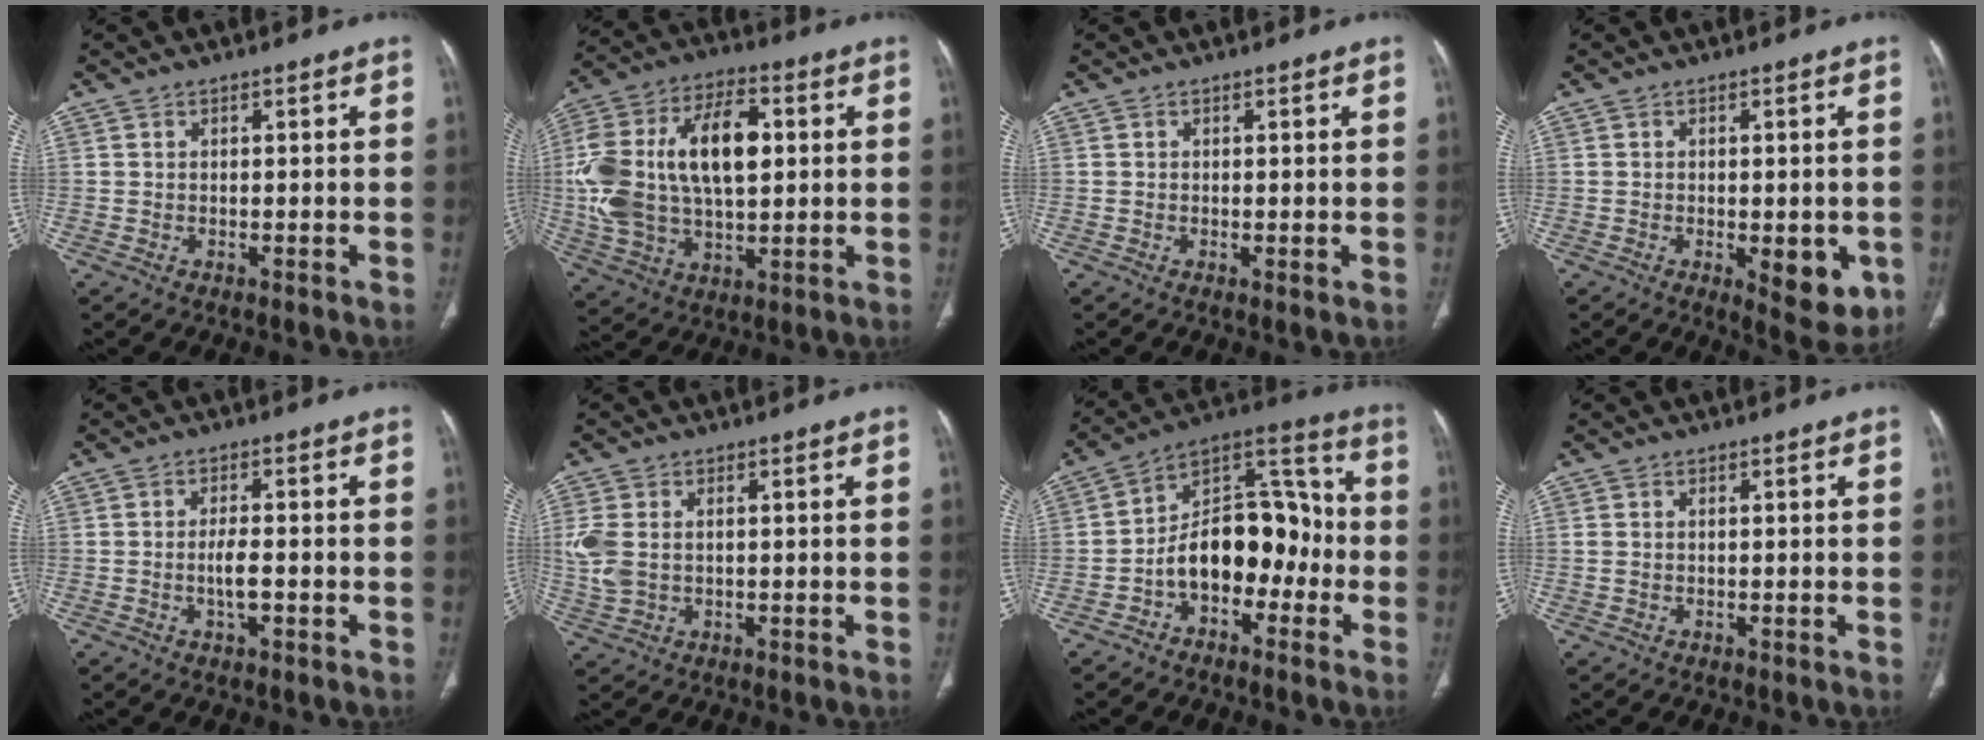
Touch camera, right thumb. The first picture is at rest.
{"total": 23.1, "force": [2.6, 13.0, 18.9], "torque": [-0.368, 0.014, 0.047]}
{"total": 0.8, "force": [0.0, 0.3, 0.7], "torque": [-0.017, -0.005, 0.000]}
{"total": 8.4, "force": [-2.2, 3.8, 7.1], "torque": [-0.067, -0.011, -0.018]}
{"total": 3.5, "force": [-0.8, 1.4, 3.1], "torque": [-0.058, 0.003, -0.014]}
{"total": 6.7, "force": [0.5, 4.5, 4.9], "torque": [-0.128, 0.008, 0.016]}
{"total": 16.2, "force": [-3.9, 10.2, 12.0], "torque": [-0.152, 0.069, -0.070]}
{"total": 1.0, "force": [0.1, 0.6, 0.8], "torque": [-0.028, 0.010, 0.006]}